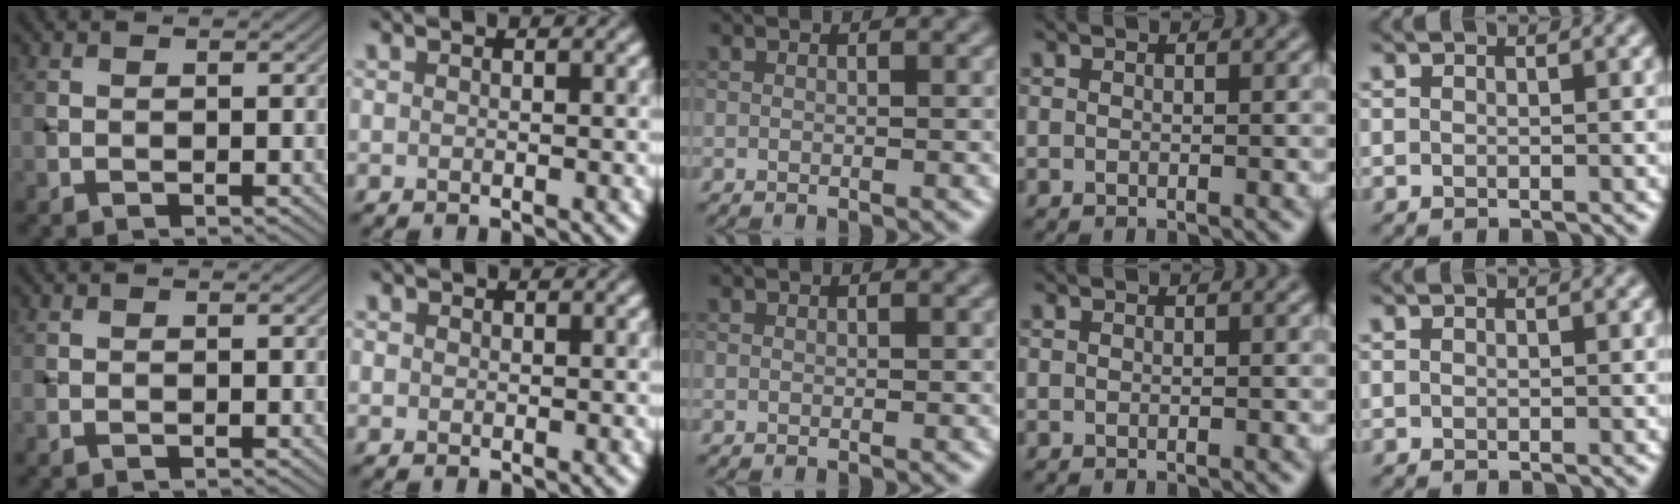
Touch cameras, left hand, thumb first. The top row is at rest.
{"index": {"total": 1.3, "force": [-0.5, -0.5, -1.1], "torque": [0.003, 0.001, 0.011]}}